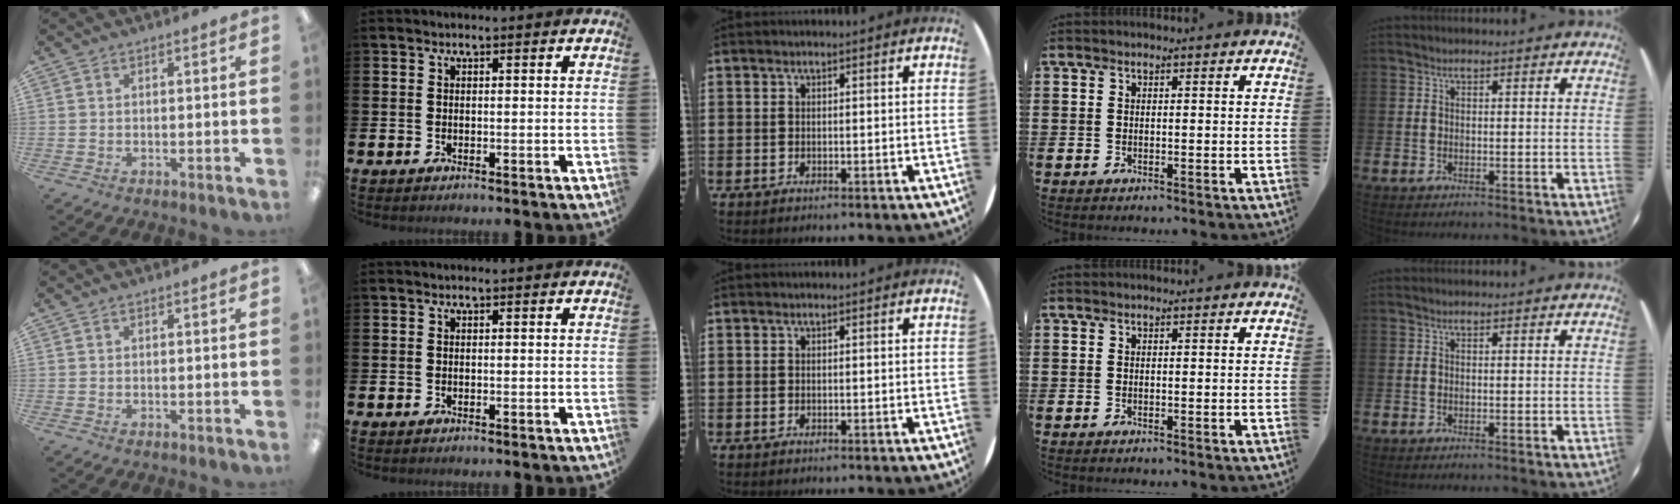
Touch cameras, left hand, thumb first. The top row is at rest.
{}